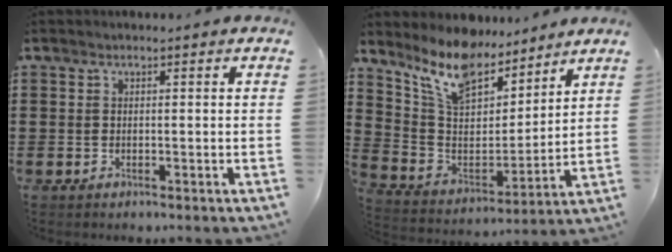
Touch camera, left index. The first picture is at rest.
{"total": 10.9, "force": [9.5, 3.7, 3.9], "torque": [-0.124, -0.053, 0.174]}